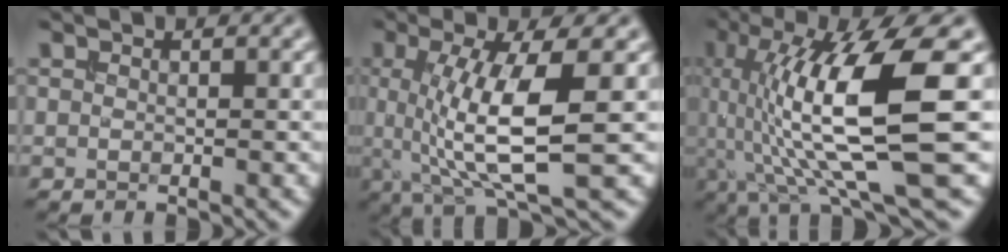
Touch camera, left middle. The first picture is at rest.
{"total": 8.1, "force": [0.3, 2.1, 7.9], "torque": [-0.131, -0.009, 0.009]}
{"total": 12.7, "force": [1.0, 3.0, 12.3], "torque": [-0.211, -0.001, 0.024]}